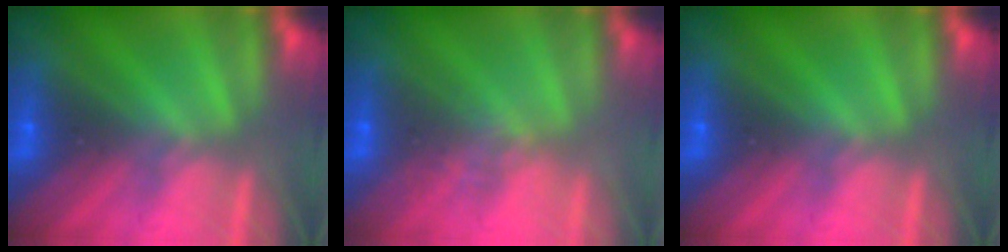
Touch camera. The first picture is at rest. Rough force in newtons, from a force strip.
{"total": 2.4}
{"total": 0.0}